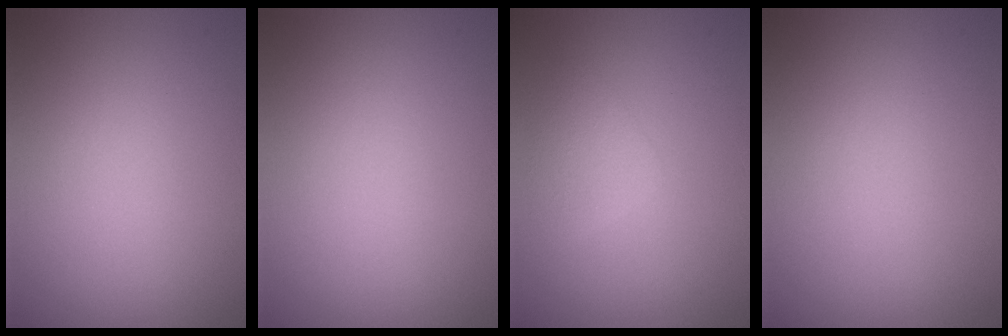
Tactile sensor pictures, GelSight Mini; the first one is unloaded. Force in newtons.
{"total": 0.0}
{"total": 1.6, "press": 1.6, "slide": 0.1}
{"total": 0.0}